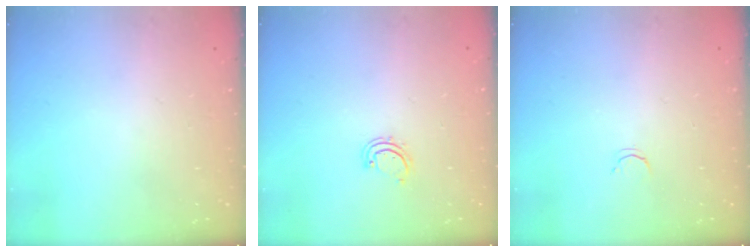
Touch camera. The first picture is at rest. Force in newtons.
{"total": 2.9, "press": 2.9, "slide": 0.3}
{"total": 2.1, "press": 2.1, "slide": 0.4}